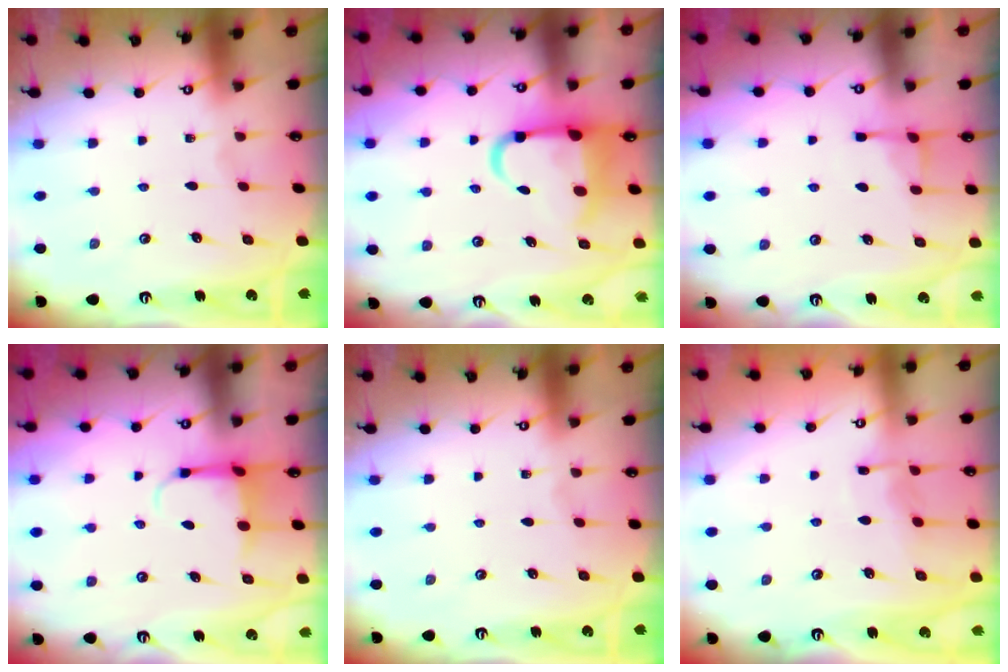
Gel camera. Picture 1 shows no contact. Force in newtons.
{"total": 8.5, "press": 8.2, "slide": 2.0}
{"total": 5.3, "press": 5.2, "slide": 0.5}
{"total": 5.2, "press": 5.1, "slide": 1.1}
{"total": 0.0}
{"total": 6.1, "press": 6.0, "slide": 0.7}